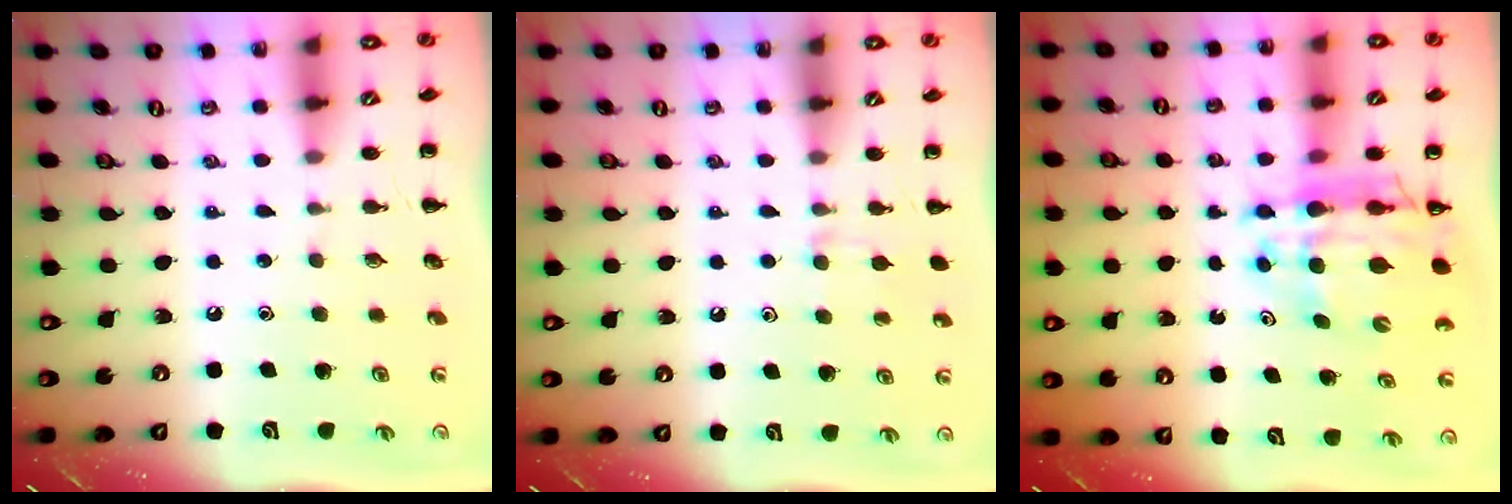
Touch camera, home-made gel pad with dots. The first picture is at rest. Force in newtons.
{"total": 6.7, "press": 6.4, "slide": 1.8}
{"total": 12.6, "press": 12.1, "slide": 3.5}